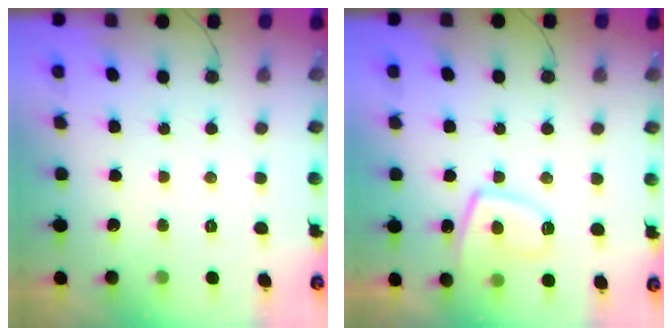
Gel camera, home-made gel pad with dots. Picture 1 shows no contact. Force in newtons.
{"total": 9.5, "press": 9.4, "slide": 1.1}